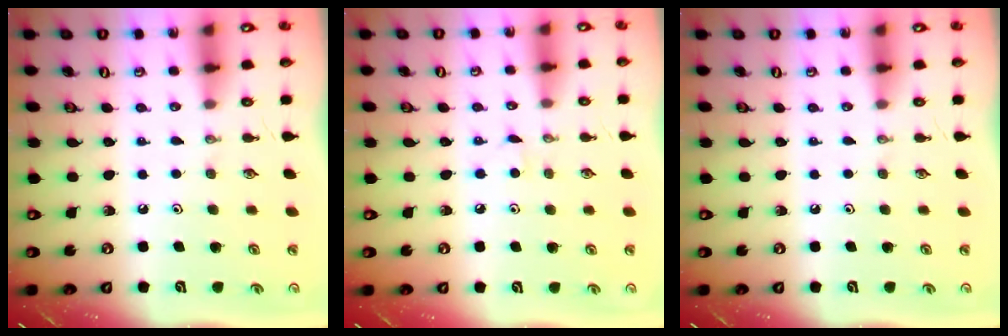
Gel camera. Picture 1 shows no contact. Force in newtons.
{"total": 2.8, "press": 2.8, "slide": 0.3}
{"total": 0.0}